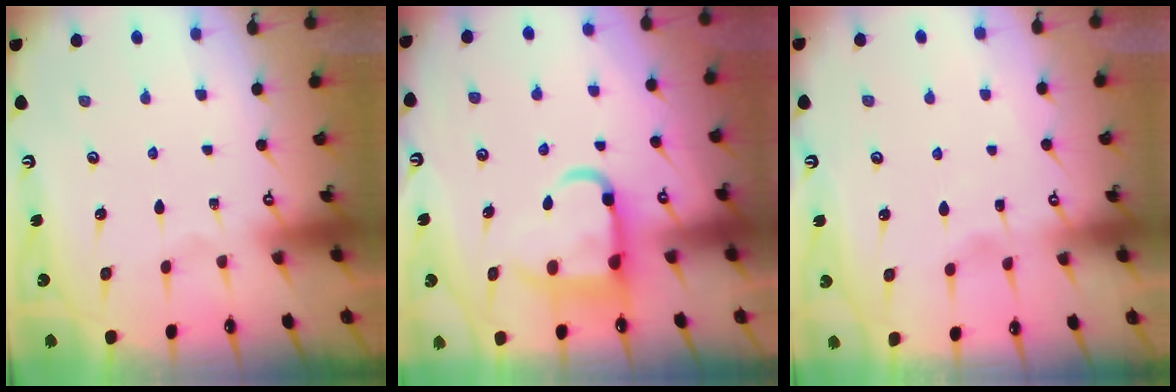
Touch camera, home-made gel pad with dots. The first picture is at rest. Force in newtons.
{"total": 10.5, "press": 10.4, "slide": 1.5}
{"total": 2.9, "press": 2.9, "slide": 0.4}